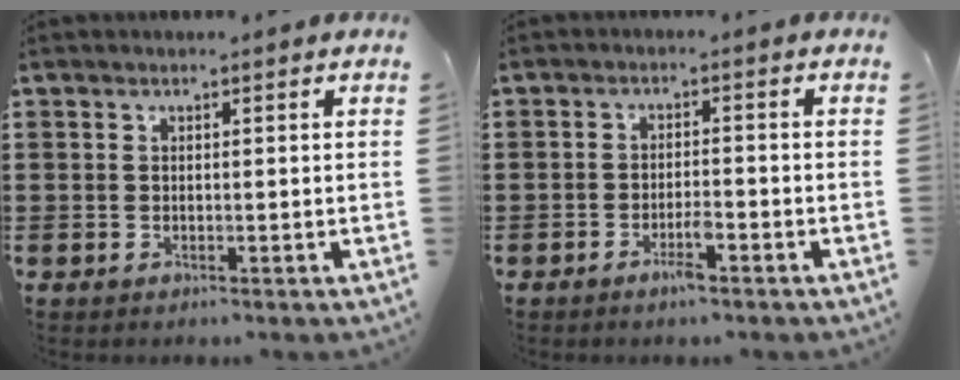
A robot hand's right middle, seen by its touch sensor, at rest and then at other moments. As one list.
[{"total": 3.1, "force": [-2.0, 0.5, 2.3], "torque": [-0.046, 0.000, -0.038]}]